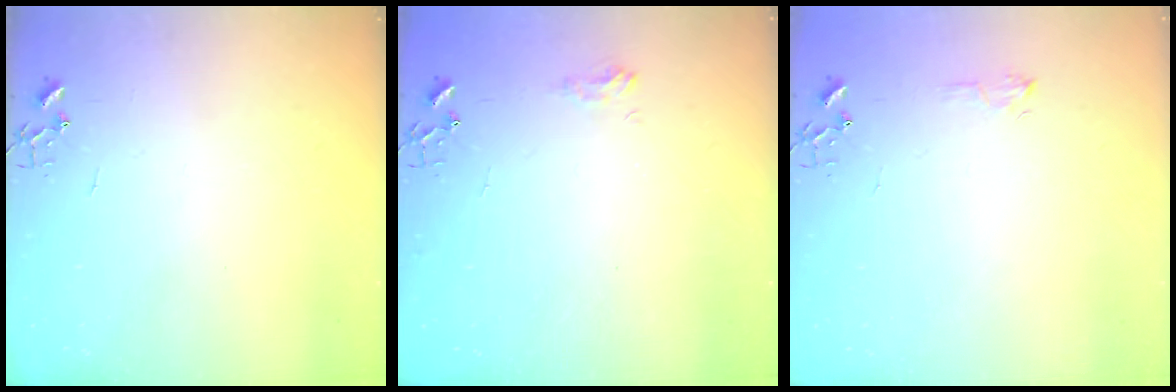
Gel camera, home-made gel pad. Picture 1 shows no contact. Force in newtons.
{"total": 7.5, "press": 7.4, "slide": 0.8}
{"total": 5.5, "press": 5.4, "slide": 0.8}